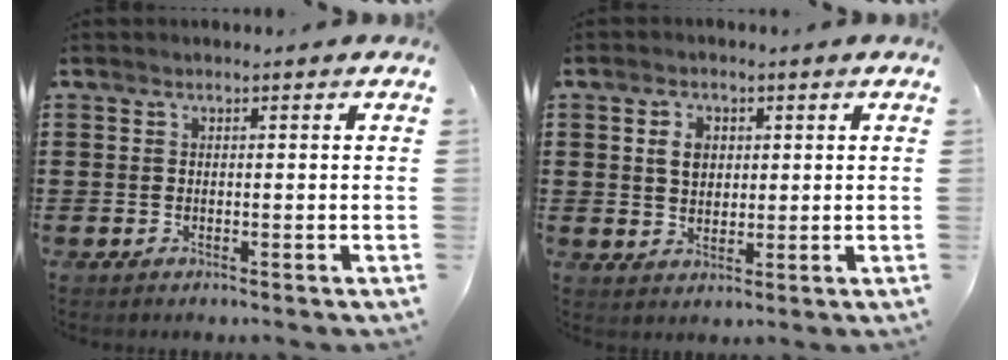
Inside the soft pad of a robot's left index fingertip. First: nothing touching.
{"total": 3.5, "force": [1.0, 2.6, 2.2], "torque": [-0.044, 0.007, 0.014]}